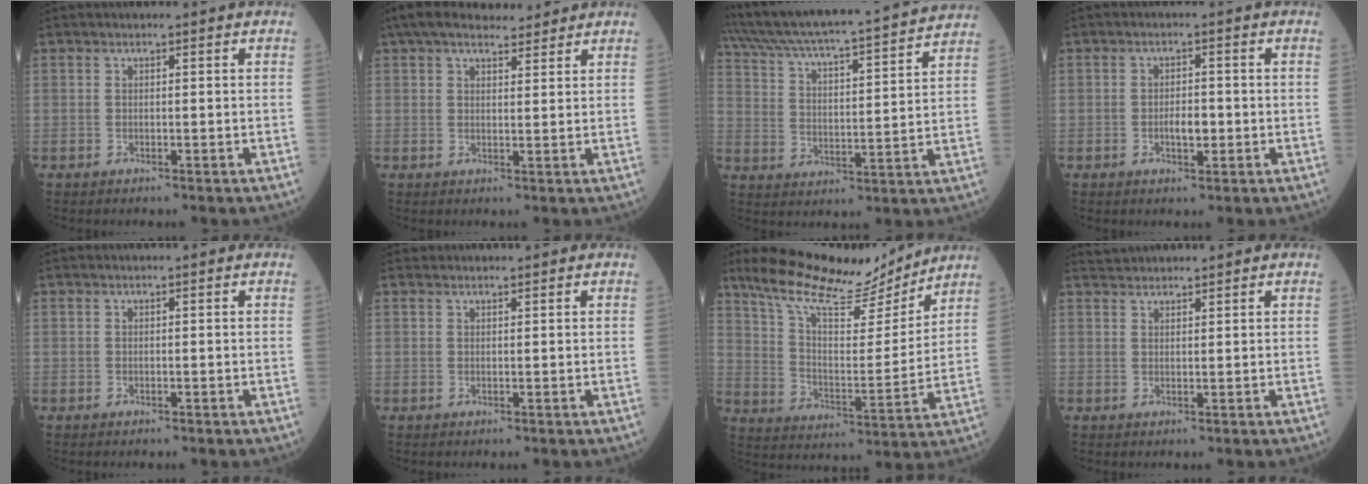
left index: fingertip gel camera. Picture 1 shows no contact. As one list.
[{"total": 10.0, "force": [8.6, 2.7, 4.2], "torque": [-0.059, 0.033, 0.130]}, {"total": 20.7, "force": [19.1, 0.6, 8.1], "torque": [-0.141, -0.004, 0.281]}, {"total": 2.7, "force": [-0.8, 1.1, 2.3], "torque": [-0.036, 0.001, -0.011]}, {"total": 0.0}, {"total": 1.5, "force": [1.4, 0.4, 0.1], "torque": [0.002, 0.015, 0.025]}, {"total": 16.9, "force": [15.0, 3.5, 7.1], "torque": [-0.125, -0.002, 0.246]}, {"total": 3.9, "force": [3.8, 0.5, 0.8], "torque": [-0.009, 0.034, 0.070]}]